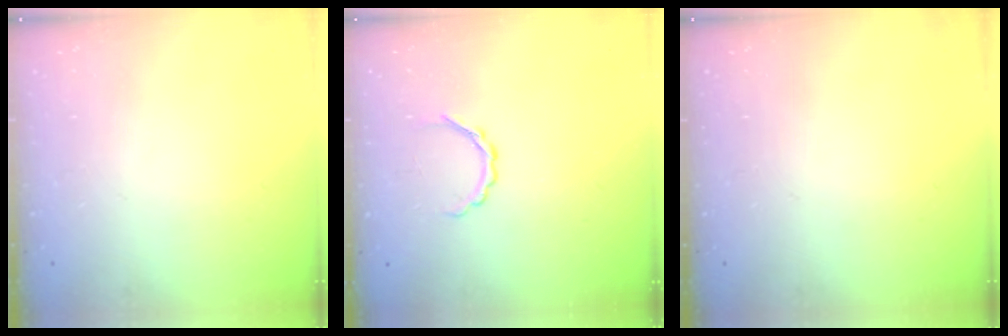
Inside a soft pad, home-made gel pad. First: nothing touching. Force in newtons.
{"total": 3.5, "press": 3.4, "slide": 1.0}
{"total": 0.0}